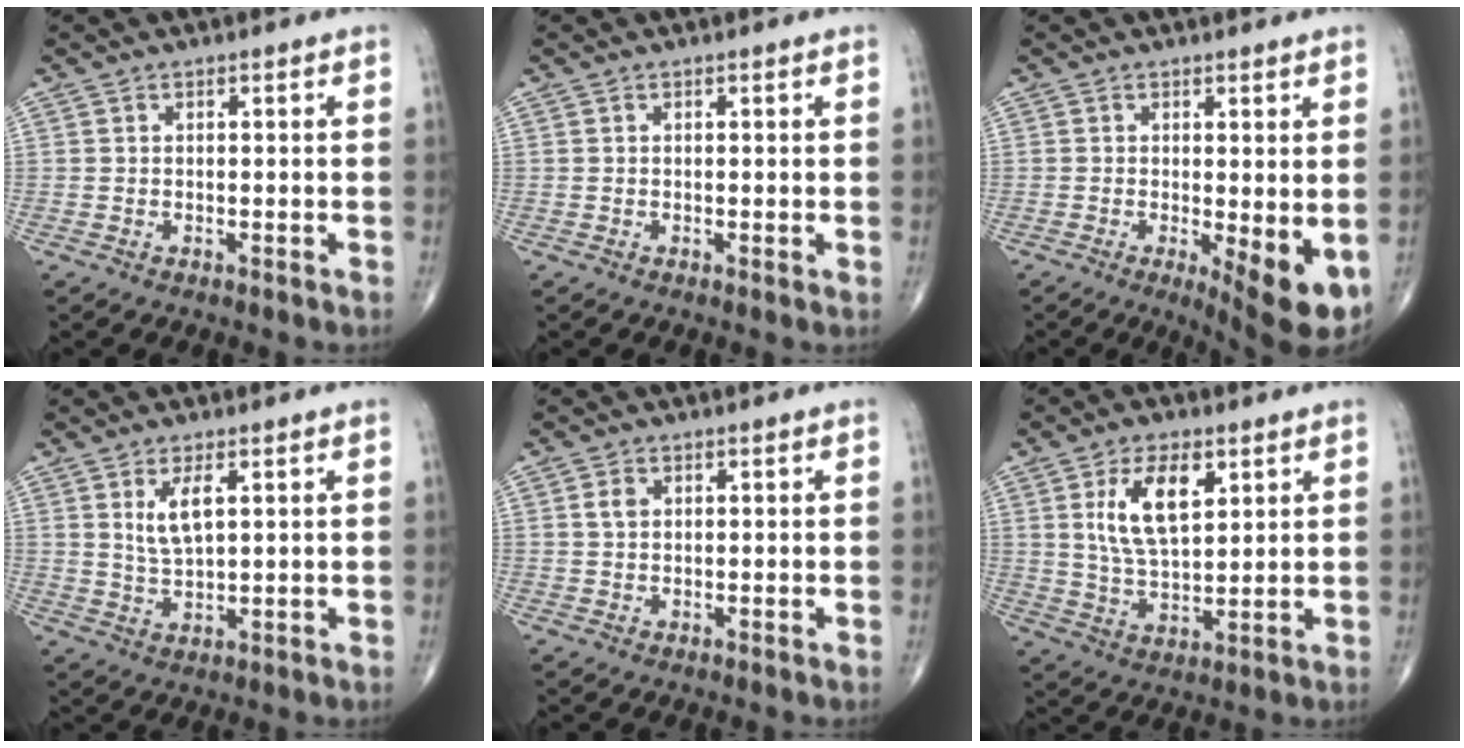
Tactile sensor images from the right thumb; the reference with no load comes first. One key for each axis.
{"total": 0.0}
{"total": 7.8, "fx": -1.5, "fy": 2.3, "fz": 7.3, "tx": -0.100, "ty": -0.020, "tz": -0.016}
{"total": 5.4, "fx": 2.0, "fy": 2.1, "fz": 4.6, "tx": -0.085, "ty": -0.014, "tz": 0.042}
{"total": 2.0, "fx": 0.5, "fy": 1.5, "fz": 1.2, "tx": -0.019, "ty": 0.002, "tz": 0.010}
{"total": 11.2, "fx": 4.2, "fy": 5.4, "fz": 8.9, "tx": -0.148, "ty": -0.018, "tz": 0.082}